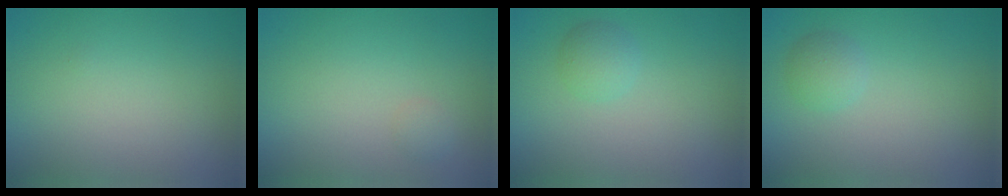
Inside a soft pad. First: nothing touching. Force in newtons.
{"total": 0.7, "press": 0.7, "slide": 0.0}
{"total": 1.5, "press": 1.5, "slide": 0.1}
{"total": 1.4, "press": 1.4, "slide": 0.1}